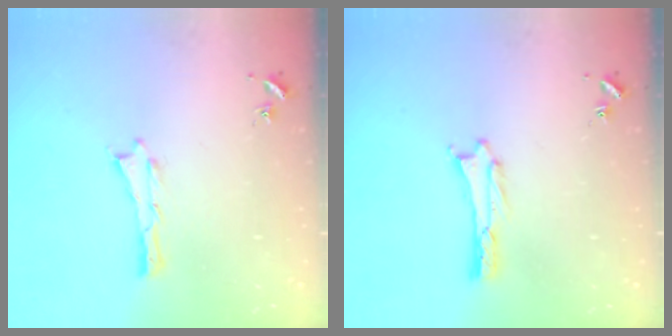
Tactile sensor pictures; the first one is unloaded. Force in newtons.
{"total": 0.5, "press": 0.5, "slide": 0.2}